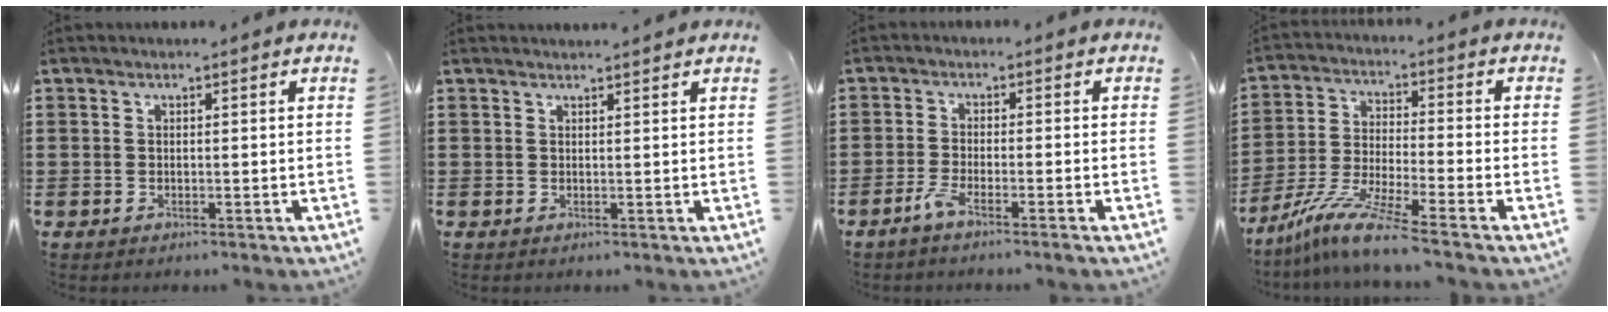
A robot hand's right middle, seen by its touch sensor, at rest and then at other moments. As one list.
[{"total": 1.2, "force": [1.2, -0.1, 0.1], "torque": [-0.005, -0.001, 0.022]}, {"total": 2.7, "force": [-1.8, 0.0, 2.1], "torque": [-0.051, -0.007, -0.037]}, {"total": 8.6, "force": [-7.0, -0.1, 5.1], "torque": [-0.114, -0.012, -0.139]}]